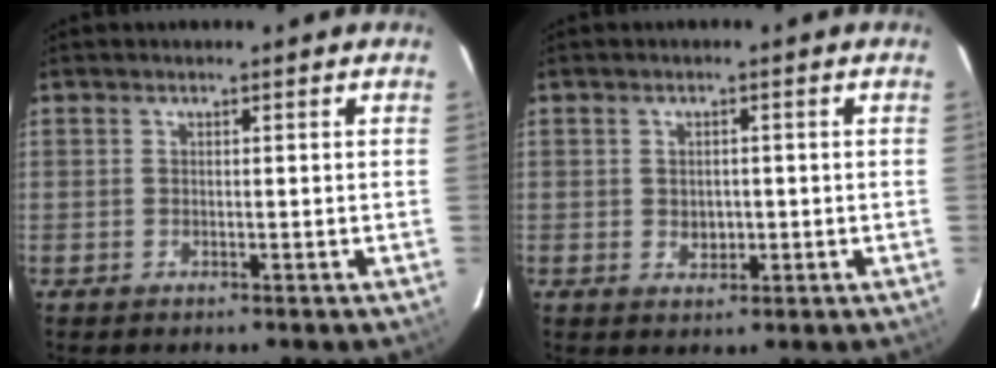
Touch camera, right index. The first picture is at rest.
{"total": 2.7, "force": [-0.2, 2.2, 1.5], "torque": [-0.024, 0.001, 0.001]}